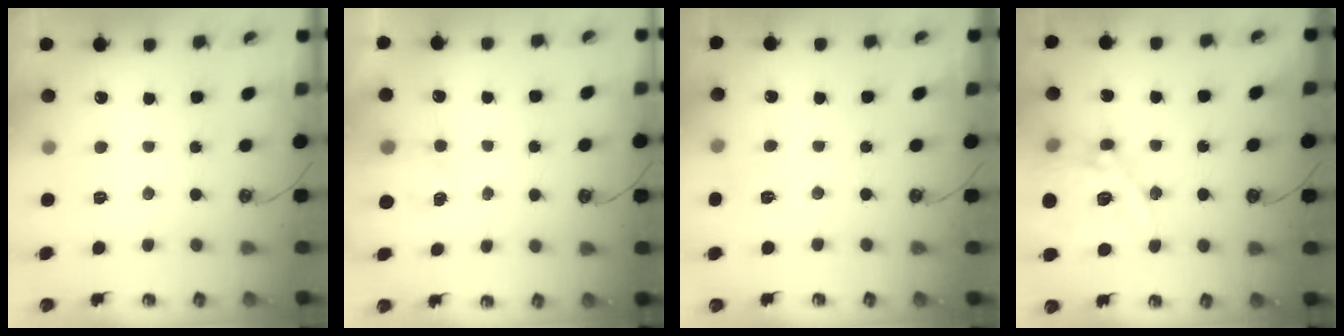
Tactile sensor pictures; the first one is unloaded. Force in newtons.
{"total": 3.0, "press": 2.9, "slide": 0.3}
{"total": 4.4, "press": 4.3, "slide": 0.6}
{"total": 19.6, "press": 19.5, "slide": 1.9}